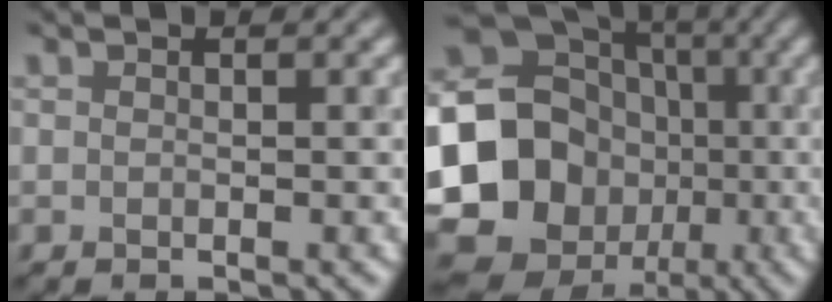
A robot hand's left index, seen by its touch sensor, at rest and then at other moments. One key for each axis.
{"total": 19.3, "fx": -3.2, "fy": 17.8, "fz": 6.7, "tx": -0.161, "ty": -0.001, "tz": -0.094}